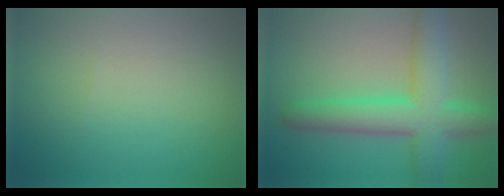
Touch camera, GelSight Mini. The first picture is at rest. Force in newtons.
{"total": 7.7, "press": 7.7, "slide": 0.2}